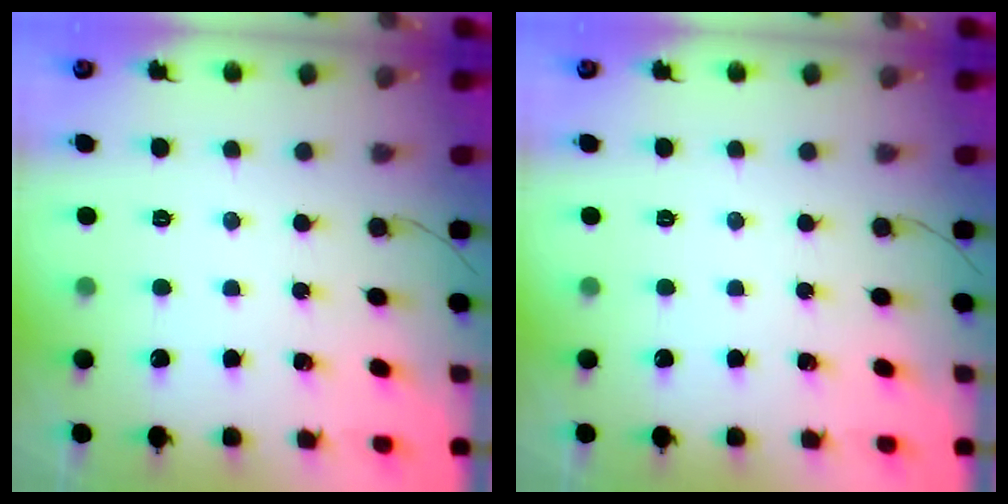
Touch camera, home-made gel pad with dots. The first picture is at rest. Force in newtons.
{"total": 0.0}